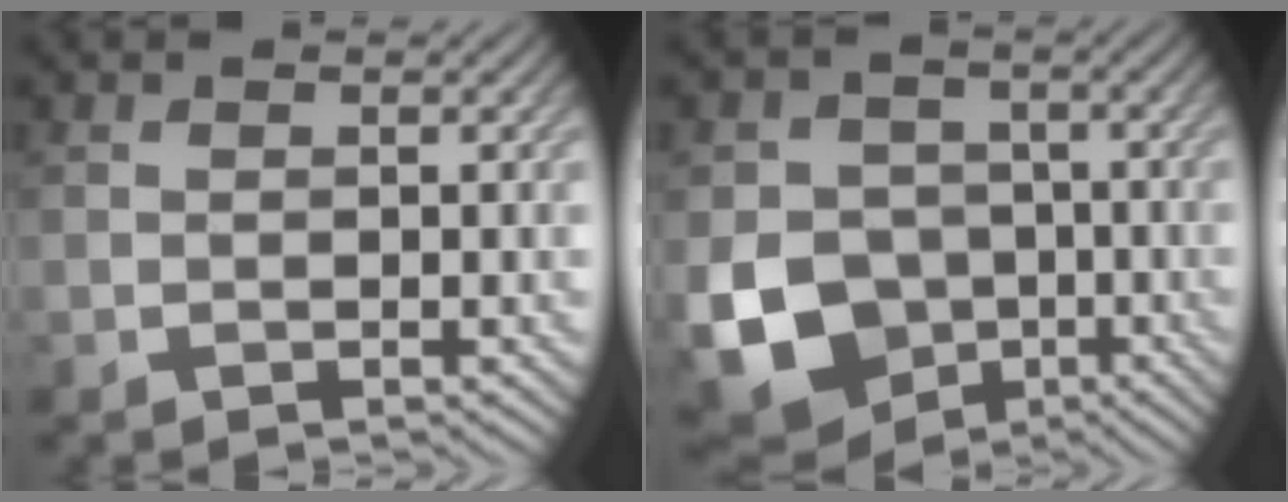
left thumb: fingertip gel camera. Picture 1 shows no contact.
{"total": 14.1, "force": [-4.8, 12.0, 5.7], "torque": [-0.150, -0.049, -0.102]}